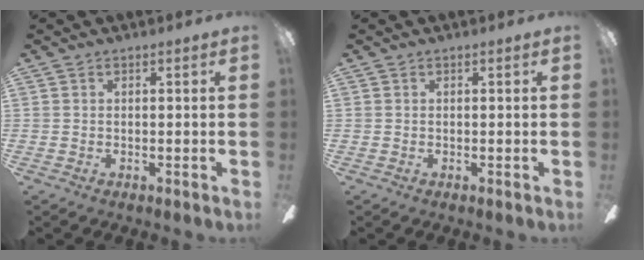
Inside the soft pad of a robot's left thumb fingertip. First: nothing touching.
{"total": 0.0}